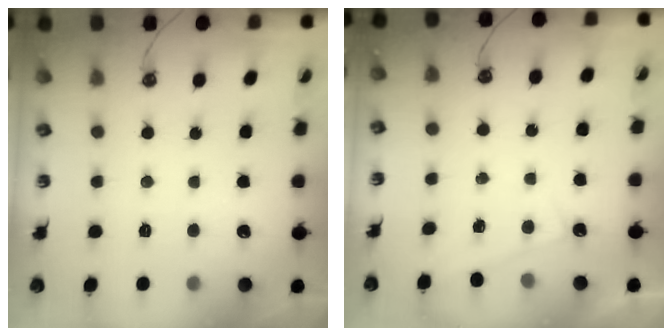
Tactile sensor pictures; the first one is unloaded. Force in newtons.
{"total": 0.6, "press": 0.5, "slide": 0.1}